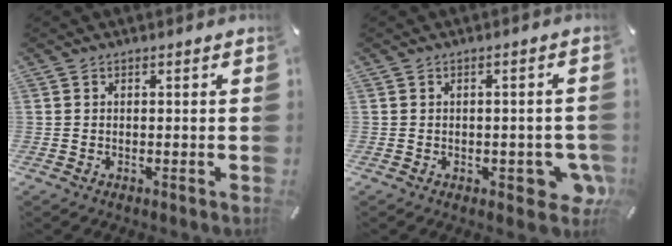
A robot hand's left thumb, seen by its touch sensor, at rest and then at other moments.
{"total": 7.1, "force": [-2.0, 3.7, 5.7], "torque": [-0.060, 0.004, -0.027]}